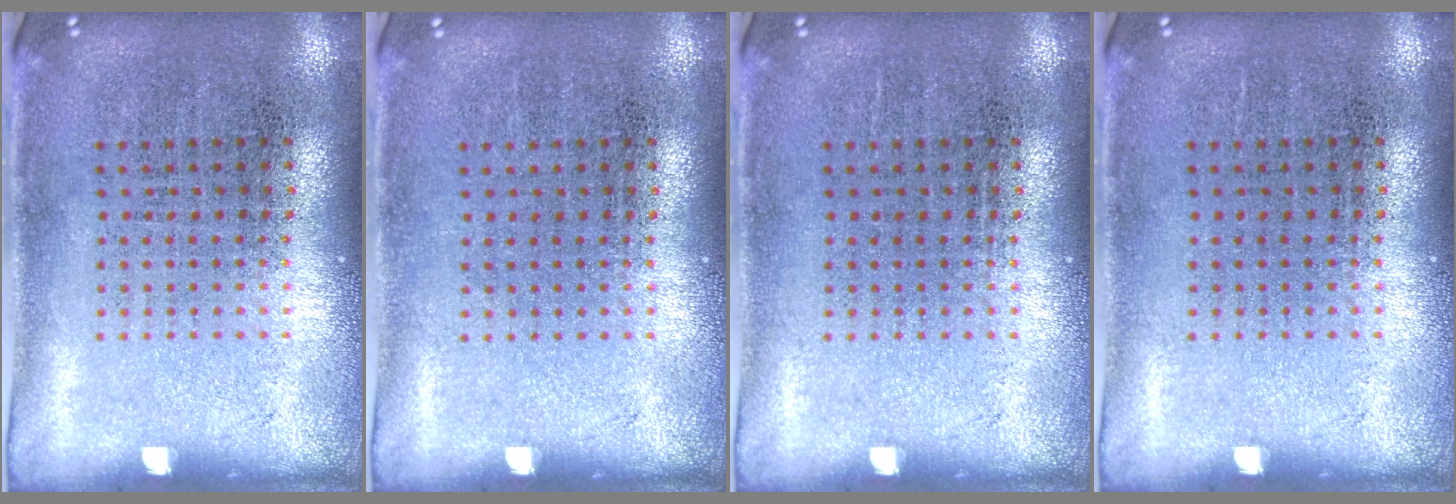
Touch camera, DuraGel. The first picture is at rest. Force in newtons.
{"total": 0.0}
{"total": 0.0}
{"total": 0.0}